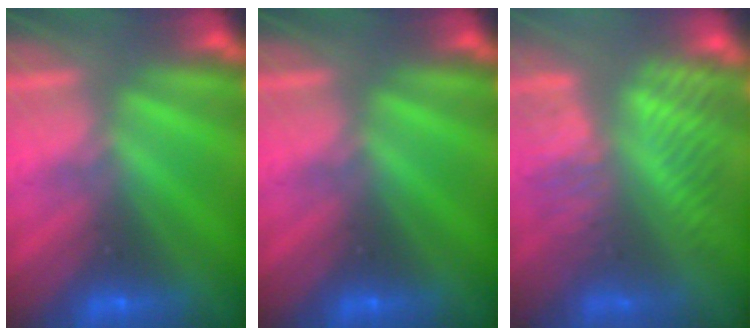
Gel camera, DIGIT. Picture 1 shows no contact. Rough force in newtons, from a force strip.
{"total": 0.0}
{"total": 3.4}